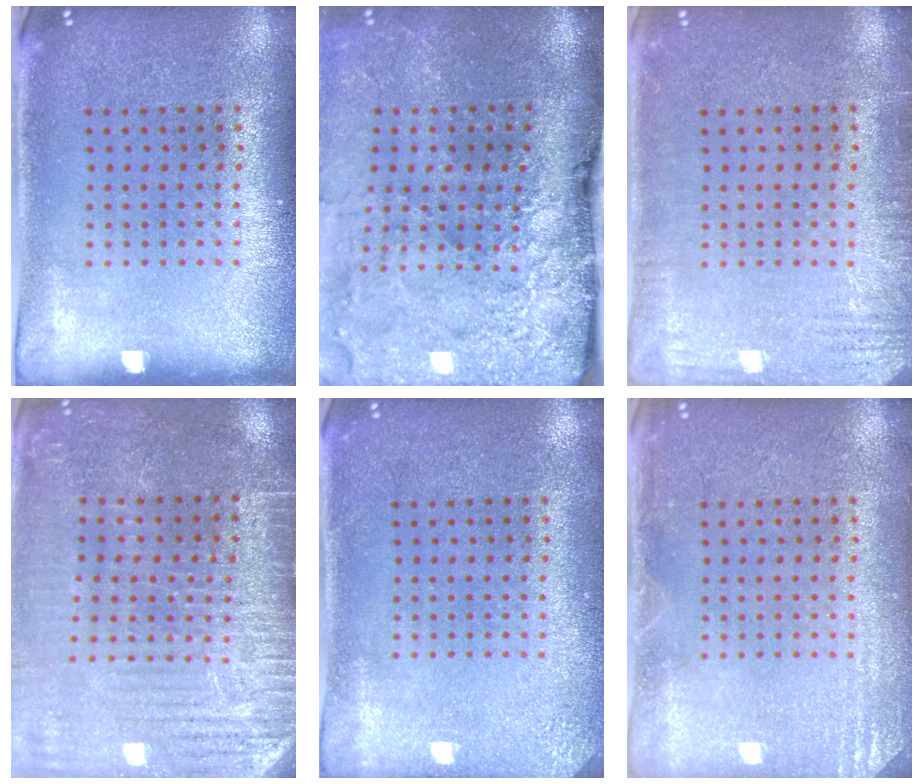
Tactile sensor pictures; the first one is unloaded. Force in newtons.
{"total": 5.0, "press": 3.8, "slide": 3.3}
{"total": 2.5, "press": 2.5, "slide": 0.4}
{"total": 3.3, "press": 3.3, "slide": 0.4}
{"total": 1.9, "press": 1.9, "slide": 0.2}
{"total": 2.0, "press": 2.0, "slide": 0.4}